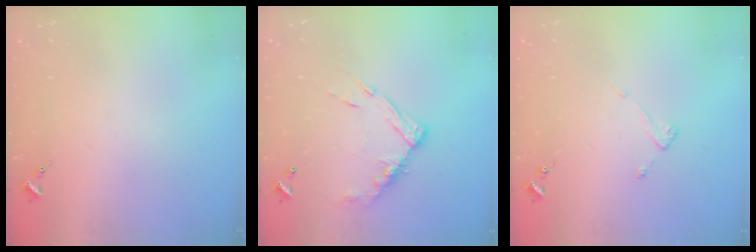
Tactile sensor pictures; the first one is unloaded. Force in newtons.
{"total": 13.3, "press": 13.3, "slide": 1.1}
{"total": 3.6, "press": 3.6, "slide": 0.4}